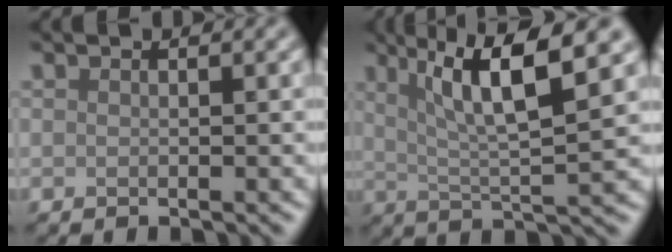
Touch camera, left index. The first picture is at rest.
{"total": 8.0, "force": [3.3, 1.7, 7.1], "torque": [-0.116, 0.004, 0.061]}